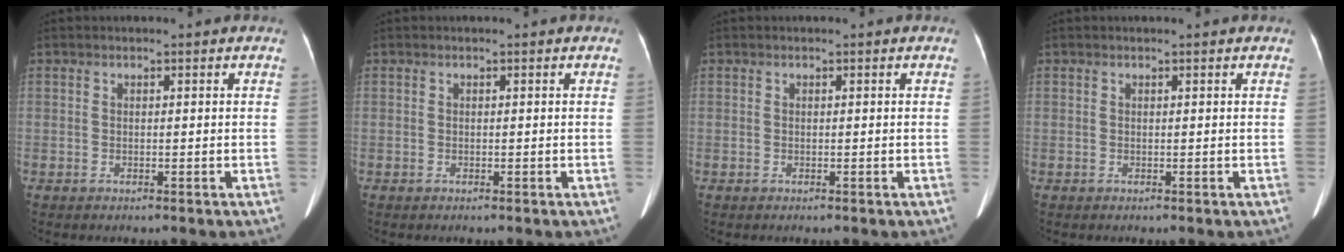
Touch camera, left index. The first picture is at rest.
{"total": 0.0}
{"total": 0.0}
{"total": 0.7, "force": [0.7, 0.0, 0.2], "torque": [-0.005, 0.007, 0.006]}